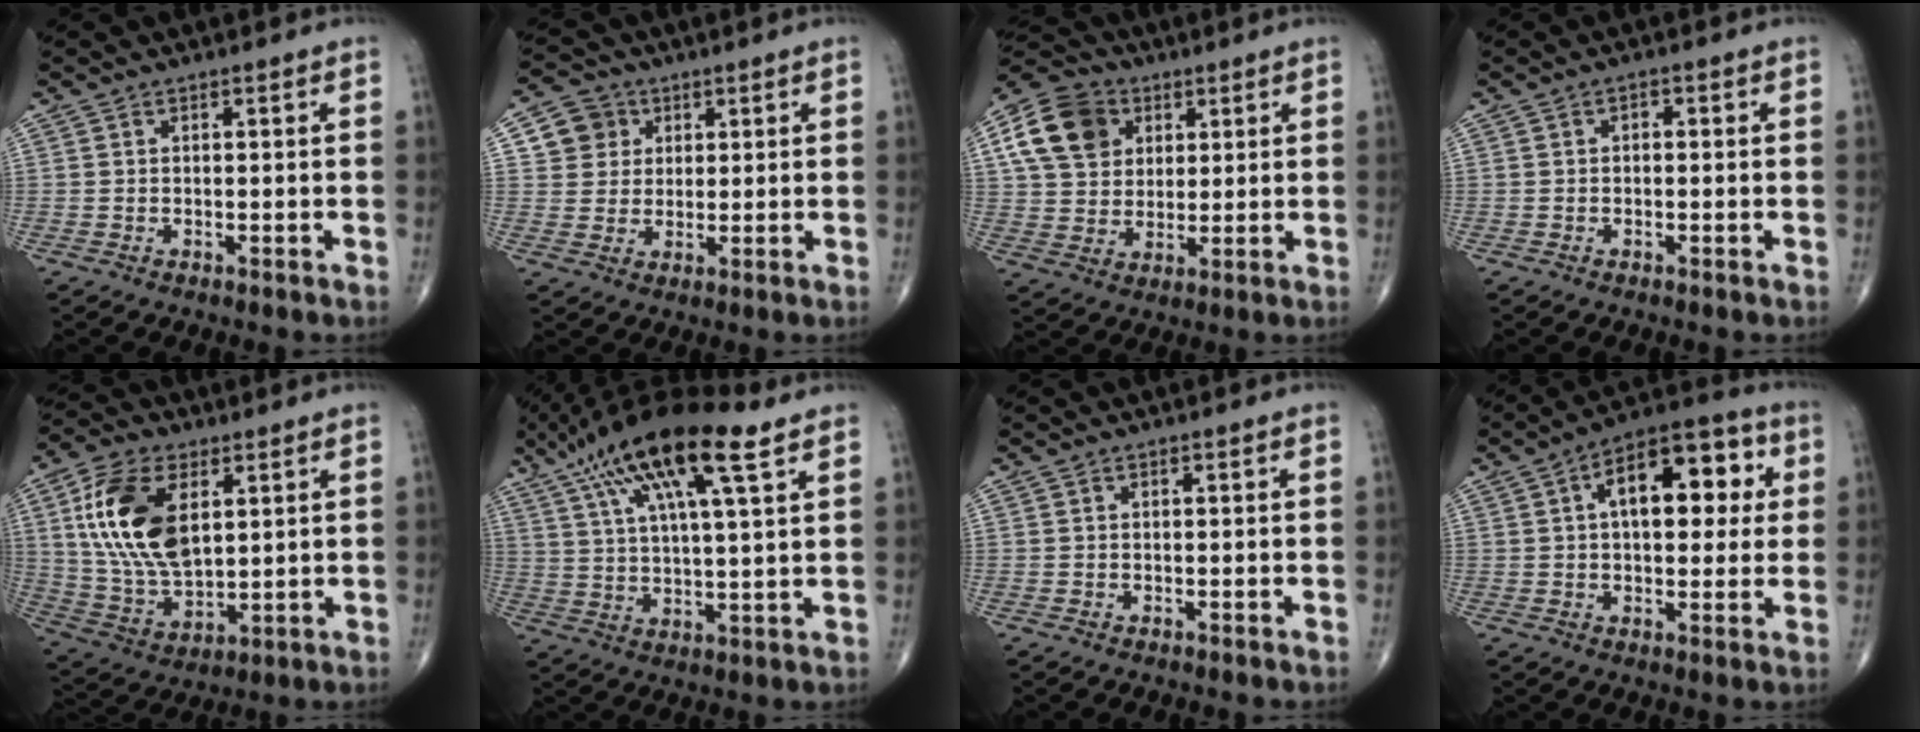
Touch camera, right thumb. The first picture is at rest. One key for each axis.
{"total": 6.6, "fx": 2.2, "fy": 6.1, "fz": 1.4, "tx": 0.007, "ty": -0.003, "tz": 0.036}
{"total": 13.5, "fx": 4.7, "fy": 10.6, "fz": 6.9, "tx": -0.112, "ty": 0.000, "tz": 0.078}
{"total": 1.2, "fx": 0.1, "fy": 0.8, "fz": 0.9, "tx": -0.006, "ty": 0.004, "tz": -0.004}
{"total": 17.9, "fx": 5.0, "fy": 9.9, "fz": 14.1, "tx": -0.267, "ty": -0.014, "tz": 0.100}
{"total": 19.9, "fx": 10.8, "fy": 4.4, "fz": 16.2, "tx": -0.299, "ty": -0.003, "tz": 0.192}
{"total": 0.0}
{"total": 16.6, "fx": 4.0, "fy": 8.6, "fz": 13.6, "tx": -0.159, "ty": 0.023, "tz": 0.051}